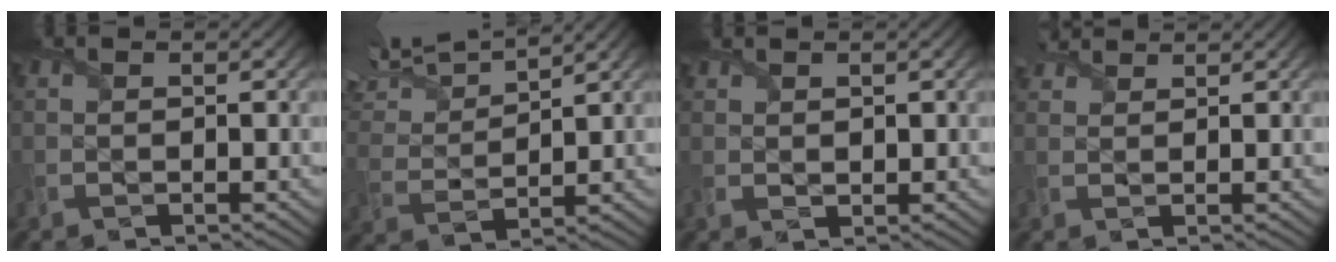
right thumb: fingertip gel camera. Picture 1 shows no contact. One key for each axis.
{"total": 10.3, "fx": 8.6, "fy": 2.2, "fz": 5.2, "tx": -0.124, "ty": 0.019, "tz": 0.147}
{"total": 1.3, "fx": 1.0, "fy": 0.8, "fz": 0.4, "tx": -0.011, "ty": -0.002, "tz": 0.025}
{"total": 2.3, "fx": 2.1, "fy": 0.8, "fz": 0.6, "tx": -0.019, "ty": 0.007, "tz": 0.044}